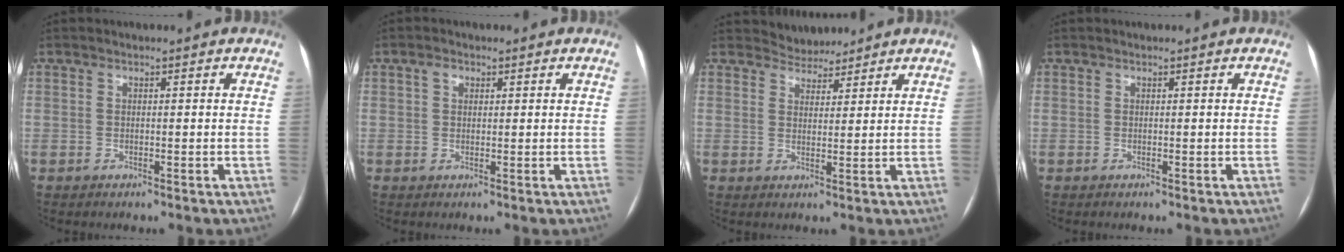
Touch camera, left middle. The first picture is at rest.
{"total": 1.6, "force": [0.8, 1.1, 0.8], "torque": [-0.019, 0.010, 0.014]}
{"total": 3.4, "force": [3.2, 1.0, -0.5], "torque": [0.005, 0.007, 0.055]}
{"total": 0.0}